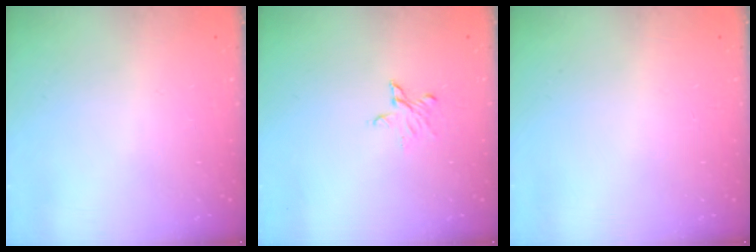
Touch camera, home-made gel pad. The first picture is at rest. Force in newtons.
{"total": 4.9, "press": 4.9, "slide": 0.5}
{"total": 0.0}